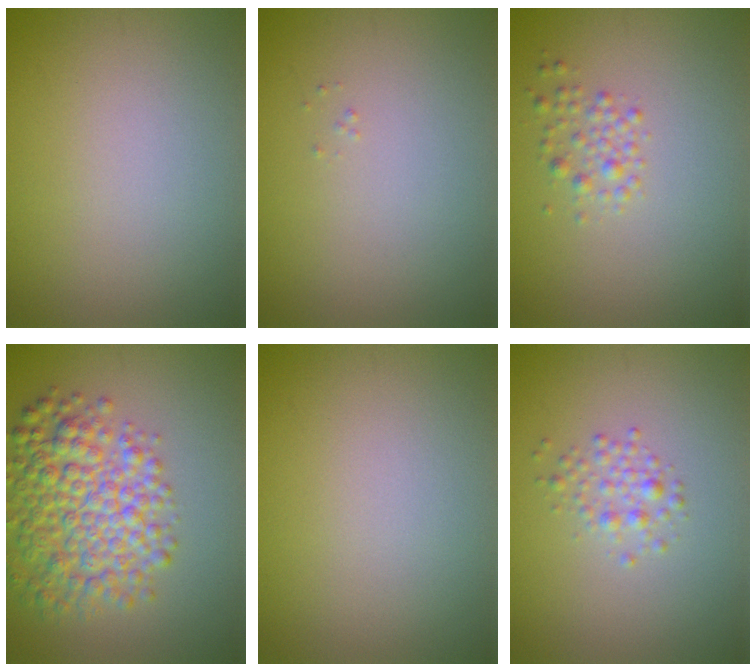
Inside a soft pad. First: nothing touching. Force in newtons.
{"total": 0.0}
{"total": 1.6, "press": 1.6, "slide": 0.0}
{"total": 7.0, "press": 7.0, "slide": 0.0}
{"total": 0.0}
{"total": 1.6, "press": 1.6, "slide": 0.0}